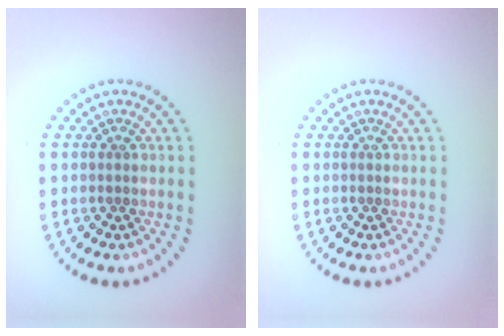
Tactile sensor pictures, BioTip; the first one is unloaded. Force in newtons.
{"total": 0.0}